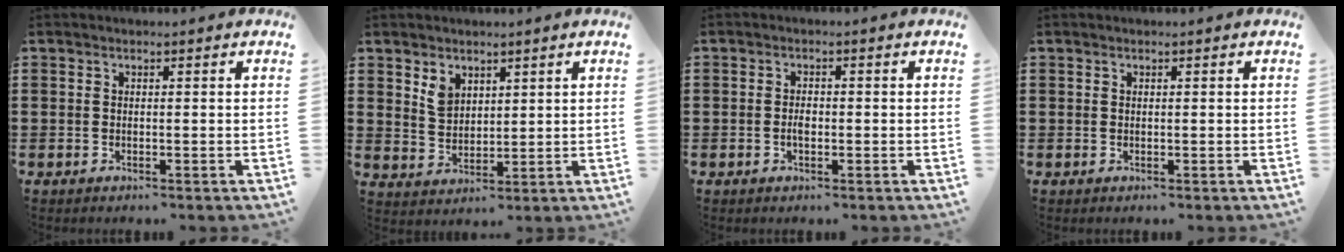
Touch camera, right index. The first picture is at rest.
{"total": 3.8, "force": [2.5, 2.5, 1.3], "torque": [-0.035, 0.008, 0.049]}
{"total": 1.7, "force": [-0.3, 0.8, 1.5], "torque": [-0.027, 0.001, -0.006]}
{"total": 0.0}